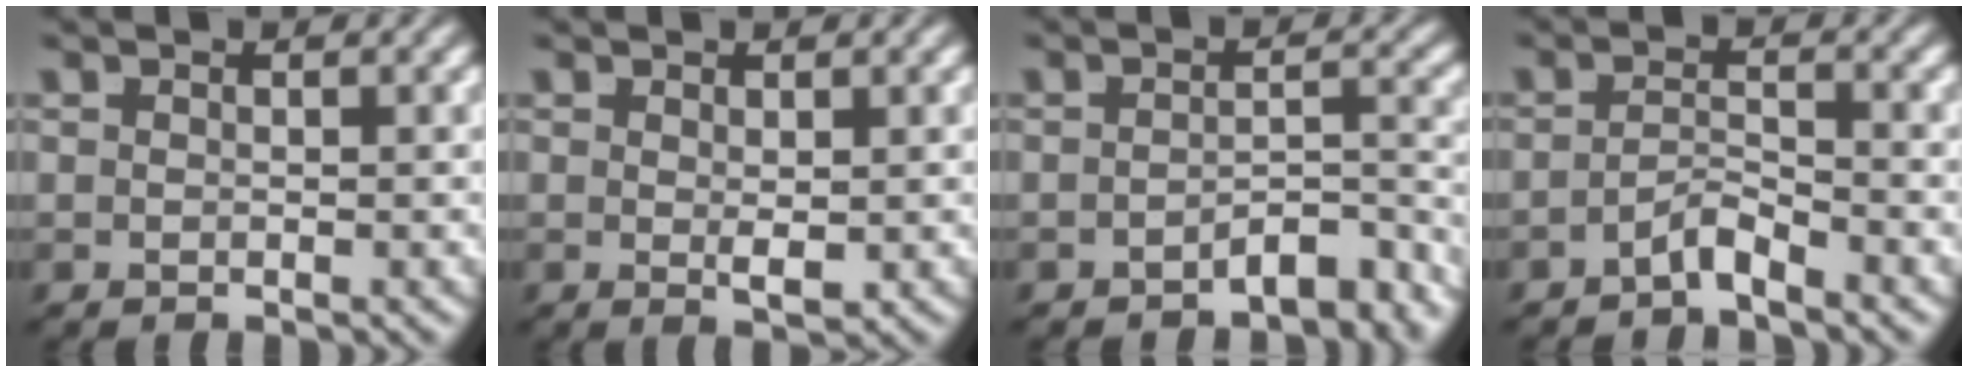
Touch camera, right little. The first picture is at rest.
{"total": 1.3, "force": [-0.1, -0.1, 1.3], "torque": [-0.014, -0.008, 0.006]}
{"total": 4.2, "force": [-3.8, 0.5, 1.8], "torque": [-0.007, -0.012, -0.055]}
{"total": 2.4, "force": [-2.2, 0.1, 0.9], "torque": [-0.009, -0.010, -0.037]}